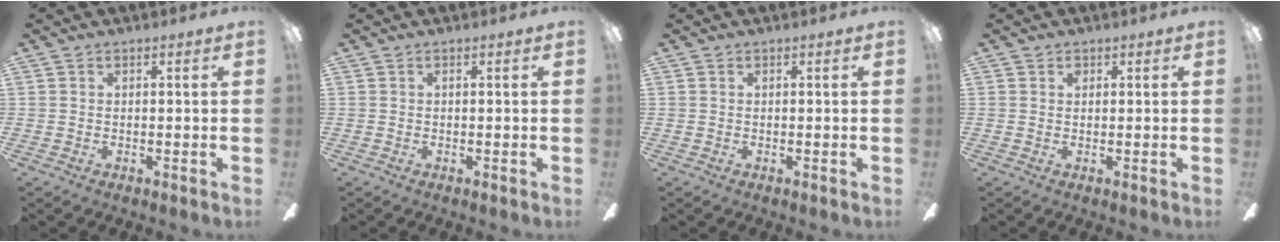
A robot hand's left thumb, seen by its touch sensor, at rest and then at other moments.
{"total": 0.0}
{"total": 0.0}
{"total": 1.1, "force": [0.7, 0.8, 0.4], "torque": [0.000, -0.001, 0.011]}